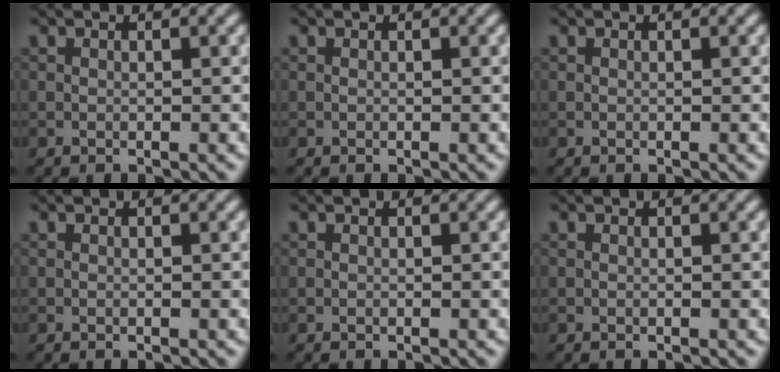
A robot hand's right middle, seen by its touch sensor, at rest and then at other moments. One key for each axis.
{"total": 0.0}
{"total": 0.0}
{"total": 0.0}
{"total": 0.0}
{"total": 0.0}